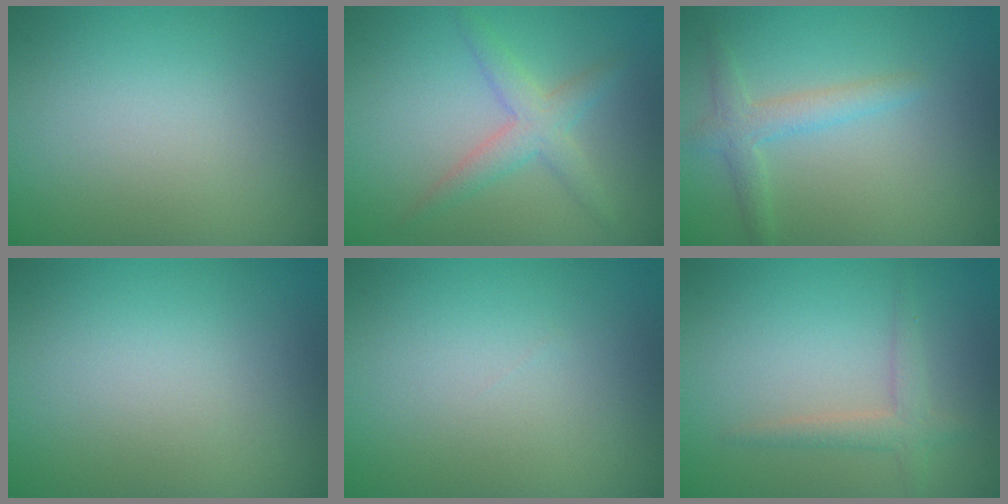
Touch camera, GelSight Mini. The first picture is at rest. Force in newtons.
{"total": 2.8, "press": 2.8, "slide": 0.2}
{"total": 2.2, "press": 2.2, "slide": 0.1}
{"total": 0.0}
{"total": 0.0}
{"total": 1.9, "press": 1.9, "slide": 0.1}